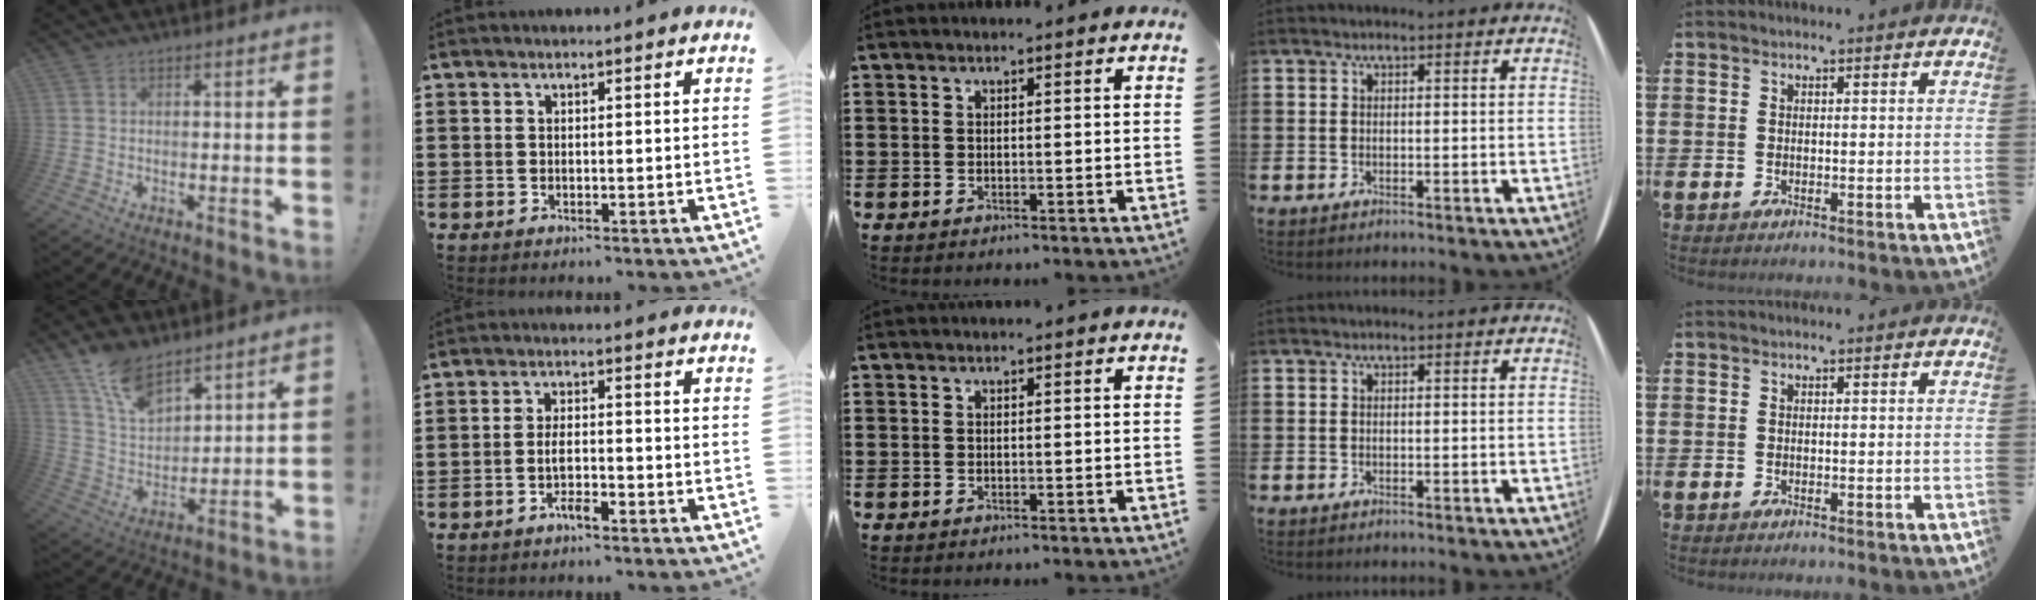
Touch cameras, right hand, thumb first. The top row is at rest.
{"thumb": {"total": 11.7, "force": [9.6, 4.8, 4.7], "torque": [-0.097, -0.065, 0.183]}, "index": {"total": 3.8, "force": [-1.8, 1.3, 3.1], "torque": [-0.069, 0.001, -0.039]}}